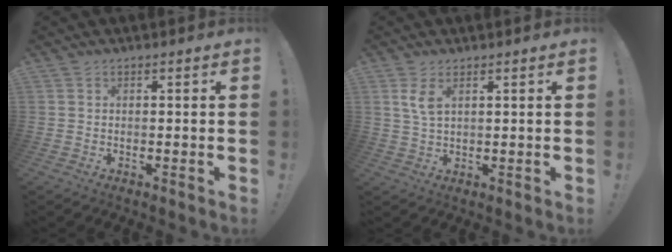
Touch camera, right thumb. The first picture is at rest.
{"total": 4.7, "force": [2.0, 2.2, 3.6], "torque": [-0.066, -0.009, 0.032]}